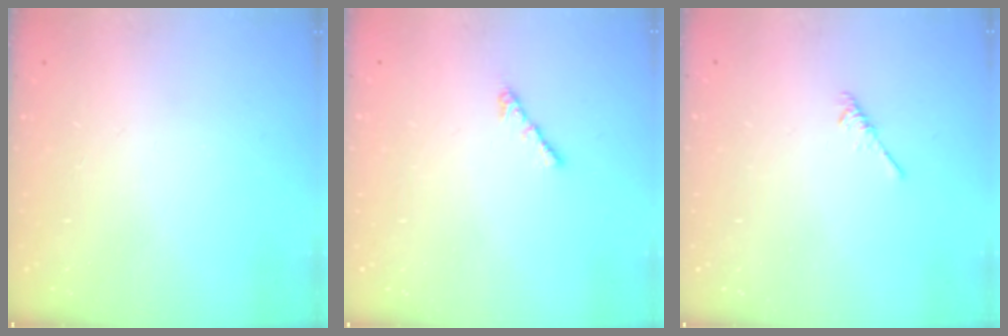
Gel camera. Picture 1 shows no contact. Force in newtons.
{"total": 3.1, "press": 3.0, "slide": 0.7}
{"total": 1.9, "press": 1.8, "slide": 0.5}